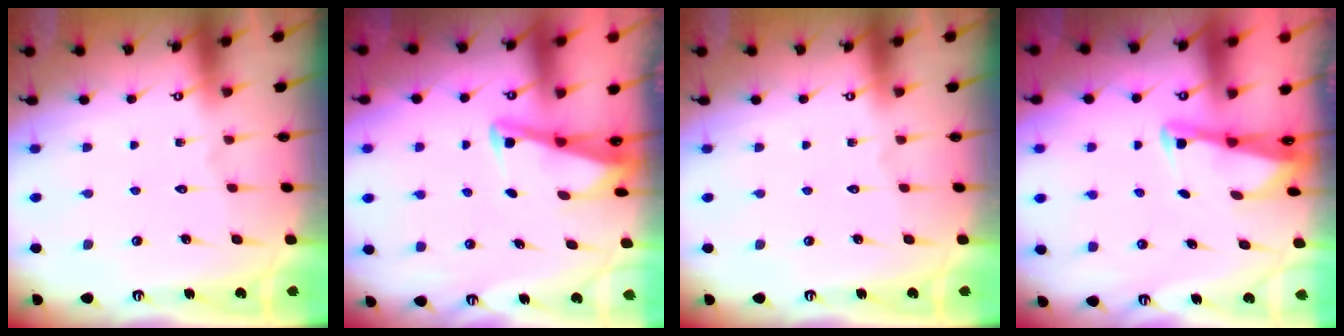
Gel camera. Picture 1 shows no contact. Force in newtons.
{"total": 2.7, "press": 2.7, "slide": 0.3}
{"total": 0.0}
{"total": 2.6, "press": 2.6, "slide": 0.2}